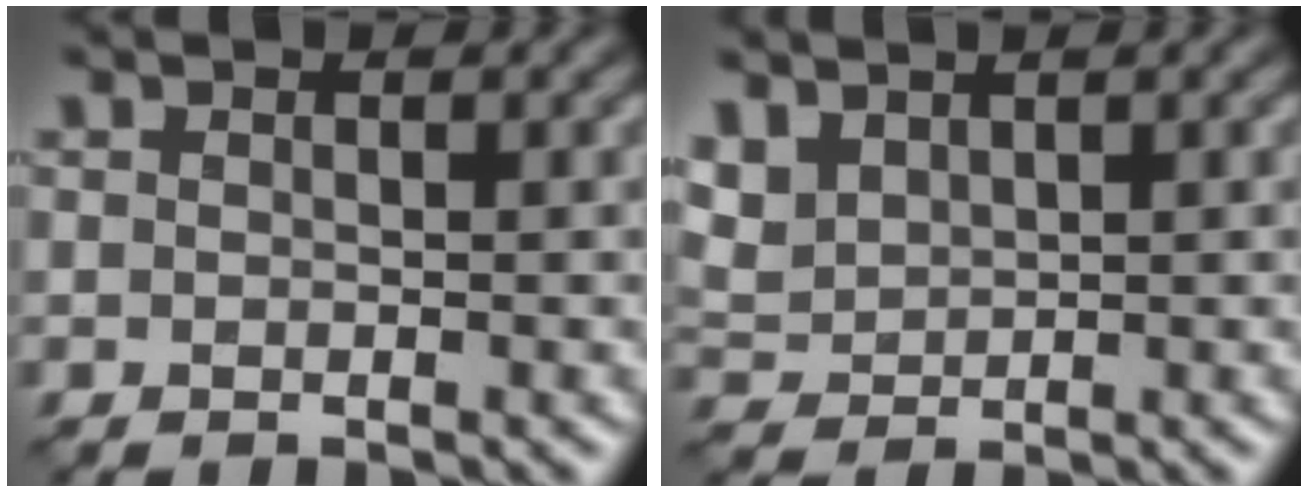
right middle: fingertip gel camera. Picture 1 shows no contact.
{"total": 2.5, "force": [1.7, 1.6, 1.0], "torque": [-0.033, 0.004, 0.039]}